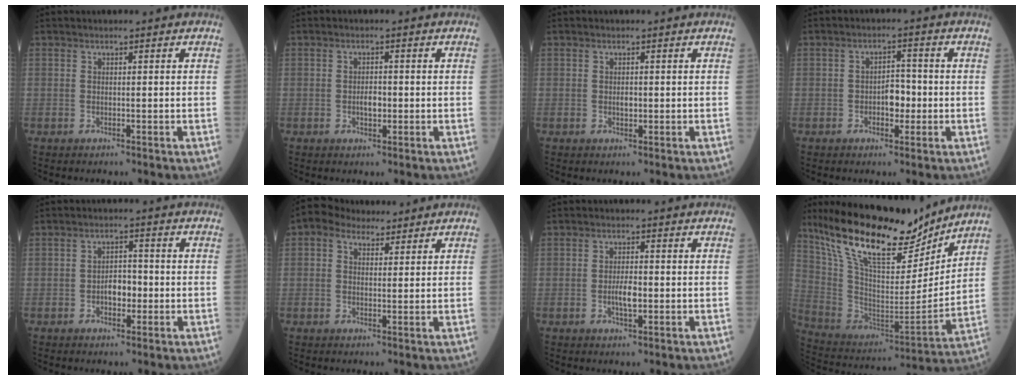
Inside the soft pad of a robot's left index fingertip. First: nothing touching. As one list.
[{"total": 2.0, "force": [-0.4, 1.0, 1.7], "torque": [-0.030, 0.002, -0.005]}, {"total": 1.0, "force": [0.0, 0.6, 0.8], "torque": [-0.016, 0.000, 0.001]}, {"total": 3.5, "force": [-0.9, 2.0, 2.8], "torque": [-0.042, 0.009, -0.015]}, {"total": 3.4, "force": [-0.9, 1.9, 2.7], "torque": [-0.043, 0.009, -0.016]}, {"total": 4.7, "force": [3.3, 2.8, 1.7], "torque": [-0.037, 0.029, 0.062]}, {"total": 3.0, "force": [-0.6, 0.9, 2.8], "torque": [-0.056, 0.001, -0.010]}, {"total": 21.9, "force": [16.8, 5.8, 12.7], "torque": [-0.231, -0.007, 0.302]}]